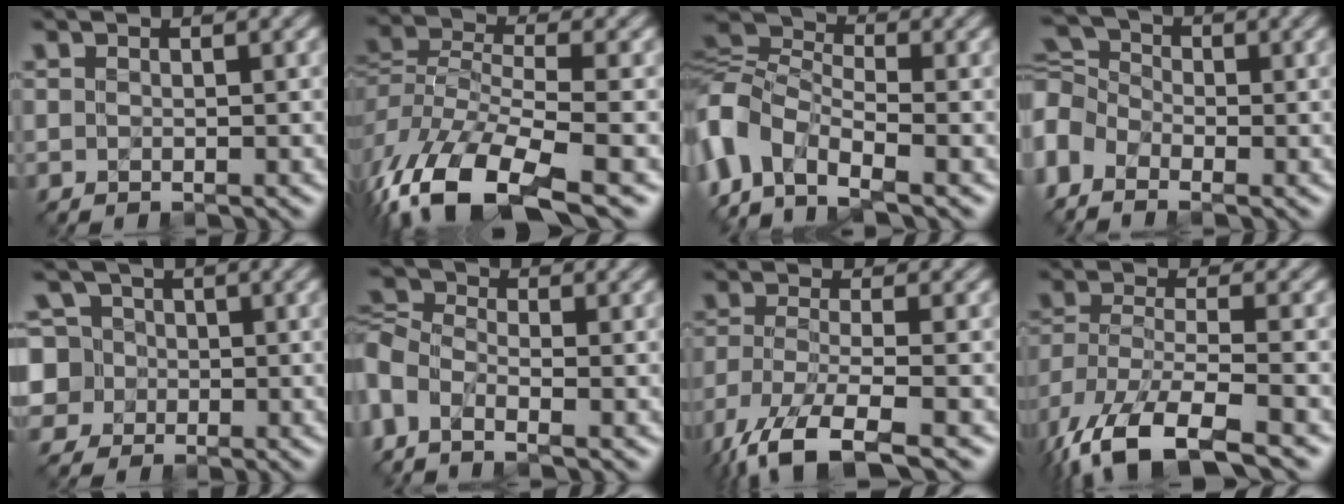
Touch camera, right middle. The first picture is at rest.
{"total": 10.6, "force": [-7.1, 4.0, 6.8], "torque": [-0.175, -0.003, -0.124]}
{"total": 7.4, "force": [-3.6, 4.5, 4.6], "torque": [-0.127, 0.011, -0.082]}
{"total": 4.2, "force": [-2.2, 3.0, 2.0], "torque": [-0.084, 0.012, -0.057]}
{"total": 5.3, "force": [0.2, 5.3, 0.3], "torque": [-0.034, 0.042, -0.035]}
{"total": 3.9, "force": [-1.7, 2.2, 2.7], "torque": [-0.100, 0.001, -0.046]}
{"total": 7.7, "force": [-5.9, 2.0, 4.5], "torque": [-0.130, -0.017, -0.104]}
{"total": 11.5, "force": [-8.0, 4.7, 6.9], "torque": [-0.205, -0.049, -0.110]}